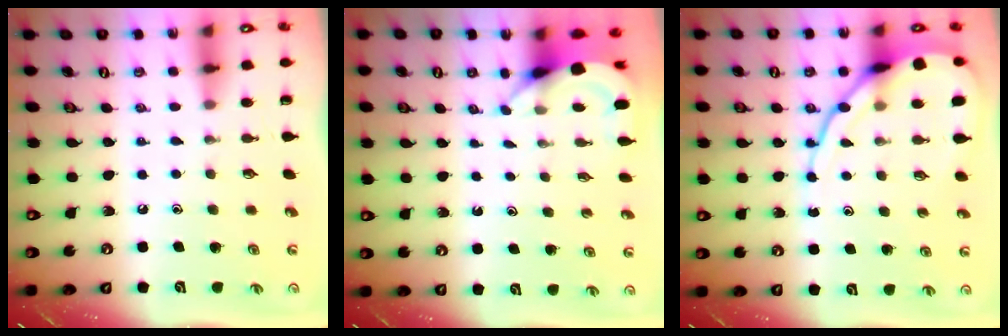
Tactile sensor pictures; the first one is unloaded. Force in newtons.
{"total": 3.9, "press": 3.9, "slide": 0.3}
{"total": 13.6, "press": 13.5, "slide": 1.5}